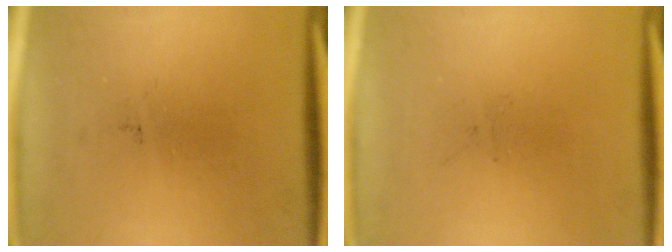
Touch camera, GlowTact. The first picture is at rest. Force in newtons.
{"total": 0.0}